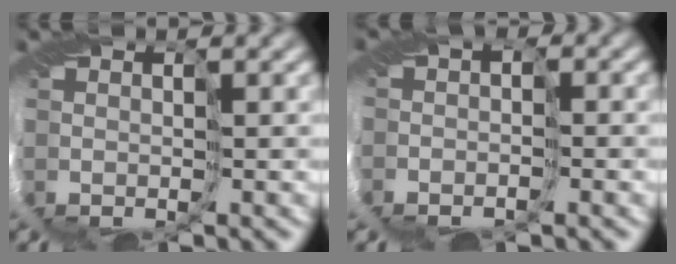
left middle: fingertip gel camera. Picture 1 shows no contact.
{"total": 3.1, "force": [-1.4, 2.2, 1.7], "torque": [-0.020, 0.005, -0.025]}